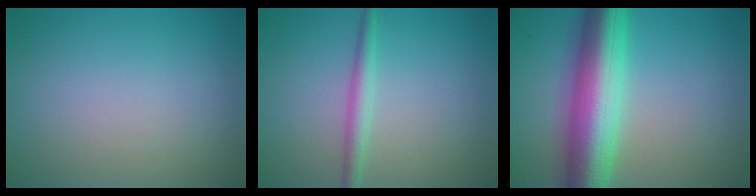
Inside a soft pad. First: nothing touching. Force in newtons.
{"total": 2.0, "press": 2.0, "slide": 0.0}
{"total": 10.1, "press": 10.1, "slide": 0.2}